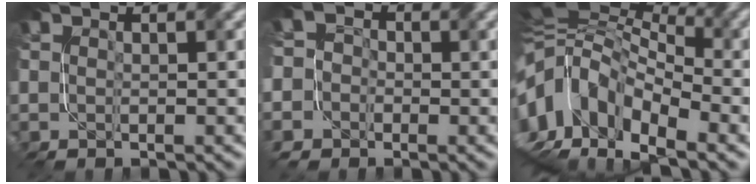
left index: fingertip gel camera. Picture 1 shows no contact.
{"total": 7.1, "force": [-2.6, 6.3, 2.0], "torque": [-0.056, -0.007, -0.073]}
{"total": 12.9, "force": [-3.3, 7.7, 9.8], "torque": [-0.204, 0.008, -0.070]}